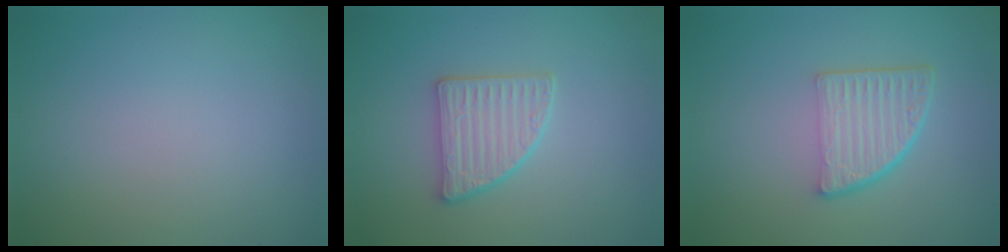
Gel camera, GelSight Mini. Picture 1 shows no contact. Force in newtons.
{"total": 3.1, "press": 3.0, "slide": 1.0}
{"total": 4.8, "press": 3.3, "slide": 3.4}